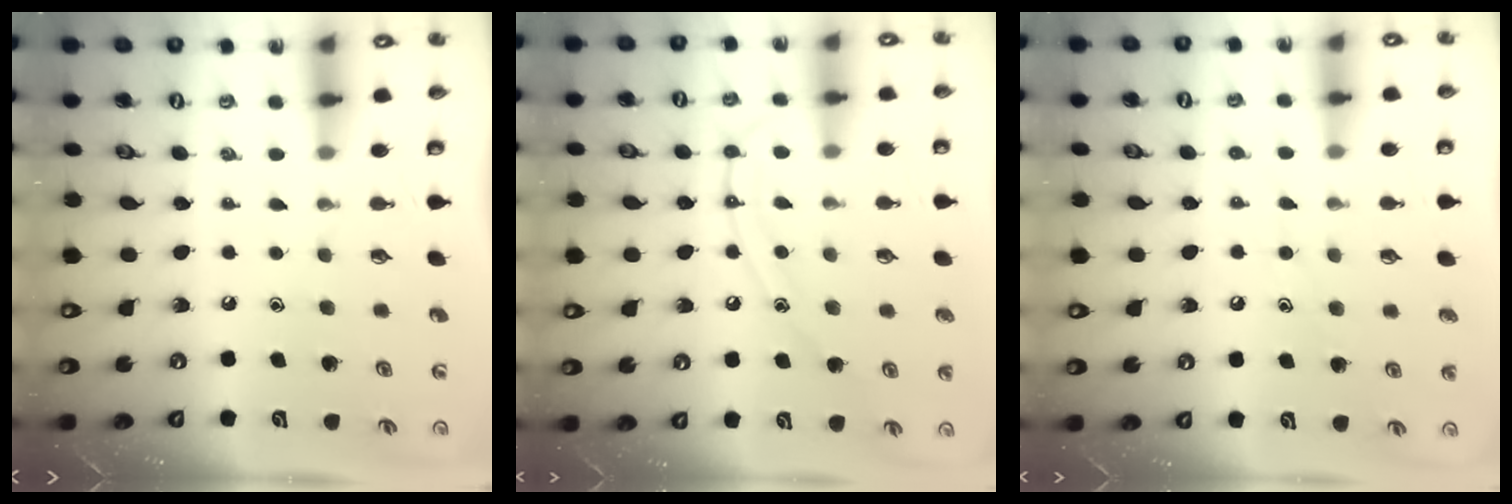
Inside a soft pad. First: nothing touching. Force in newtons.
{"total": 11.0, "press": 11.0, "slide": 1.0}
{"total": 7.4, "press": 7.4, "slide": 0.6}